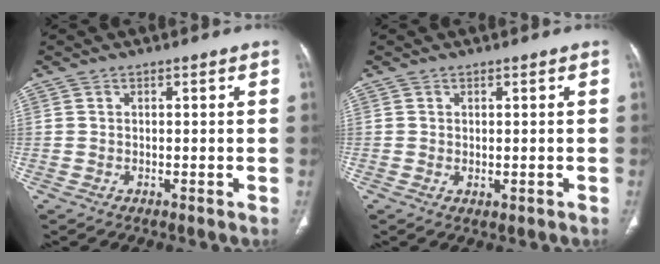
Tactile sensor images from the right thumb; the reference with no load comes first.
{"total": 1.2, "force": [-0.2, 0.7, 1.0], "torque": [-0.017, -0.003, 0.002]}